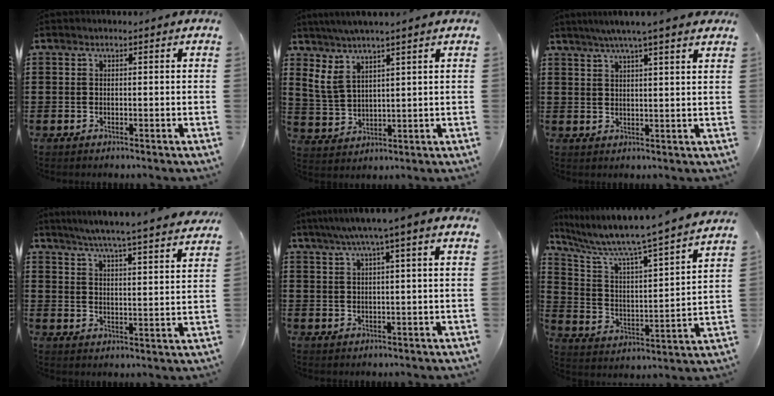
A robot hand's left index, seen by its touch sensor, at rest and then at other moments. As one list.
[{"total": 5.1, "force": [3.1, 1.7, 3.6], "torque": [-0.086, -0.004, 0.054]}, {"total": 4.6, "force": [3.7, -0.4, 2.7], "torque": [-0.063, -0.005, 0.062]}, {"total": 5.4, "force": [5.0, -0.9, 2.0], "torque": [-0.059, -0.036, 0.082]}, {"total": 3.9, "force": [2.0, -0.3, 3.3], "torque": [-0.067, 0.002, 0.032]}, {"total": 7.1, "force": [6.2, -0.2, 3.5], "torque": [-0.098, -0.056, 0.094]}]